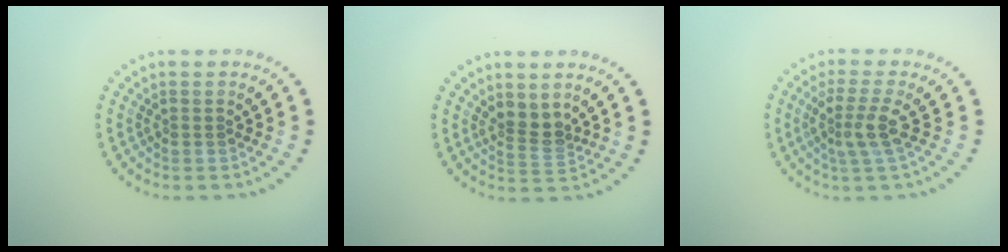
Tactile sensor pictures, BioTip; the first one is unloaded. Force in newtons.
{"total": 2.2, "press": 1.7, "slide": 1.4}
{"total": 2.8, "press": 2.2, "slide": 1.7}